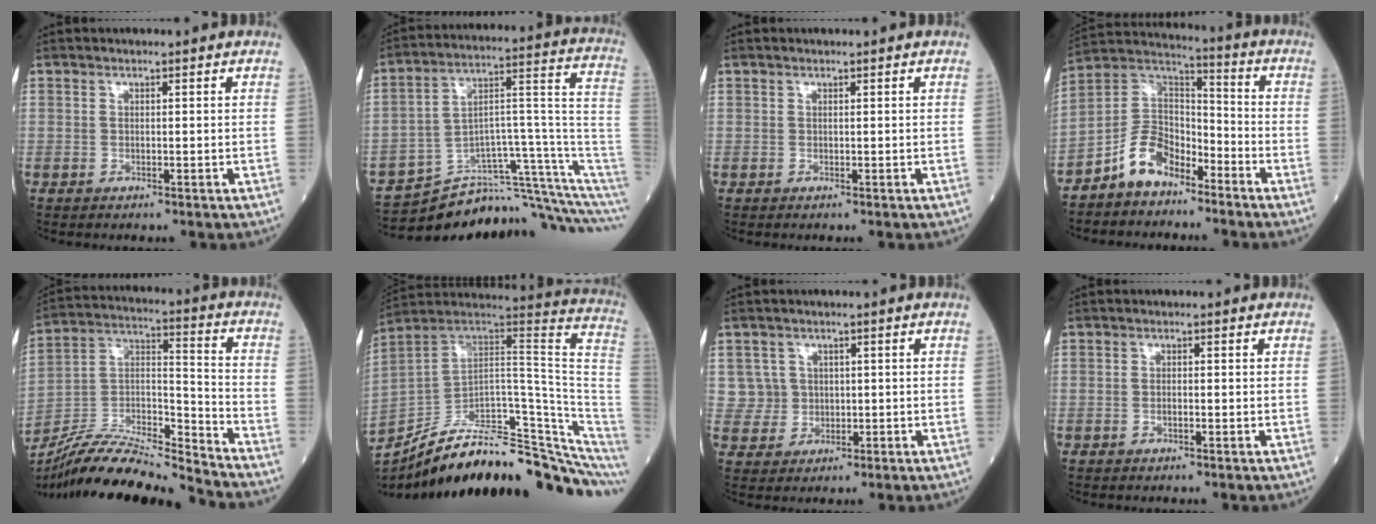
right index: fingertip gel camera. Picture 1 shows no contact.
{"total": 15.5, "force": [-13.7, 0.7, 7.3], "torque": [-0.074, 0.096, -0.202]}
{"total": 0.0}
{"total": 9.3, "force": [-6.3, 5.2, 4.4], "torque": [-0.093, 0.031, -0.127]}
{"total": 18.8, "force": [-17.7, 0.3, 6.4], "torque": [-0.123, 0.021, -0.317]}
{"total": 26.1, "force": [-20.2, 4.4, 16.0], "torque": [-0.151, 0.036, -0.301]}
{"total": 3.8, "force": [0.7, 3.7, -0.2], "torque": [0.013, 0.010, 0.017]}
{"total": 0.7, "force": [-0.3, 0.2, 0.6], "torque": [-0.011, 0.000, -0.005]}